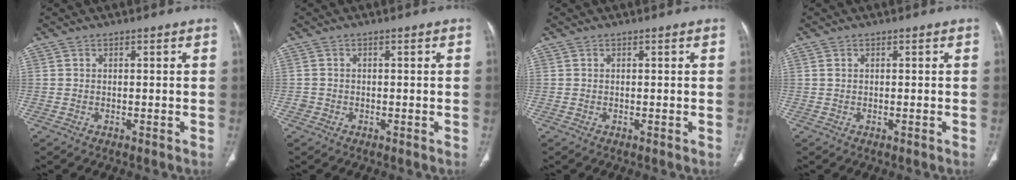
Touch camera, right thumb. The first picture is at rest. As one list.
[{"total": 1.3, "force": [-0.6, 1.1, 0.0], "torque": [0.002, 0.005, -0.018]}, {"total": 0.0}, {"total": 0.6, "force": [0.0, 0.2, 0.5], "torque": [-0.011, -0.001, 0.001]}]